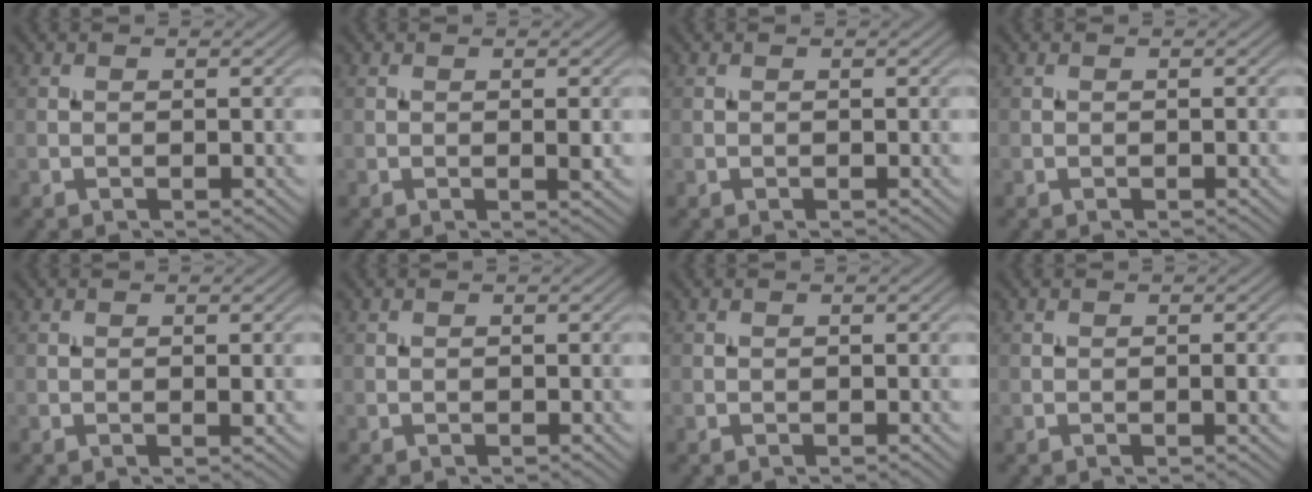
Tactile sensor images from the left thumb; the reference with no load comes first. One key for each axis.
{"total": 0.9, "fx": 0.0, "fy": 0.0, "fz": 0.9, "tx": -0.018, "ty": -0.001, "tz": -0.002}
{"total": 0.0}
{"total": 0.0}
{"total": 0.5, "fx": 0.0, "fy": 0.0, "fz": 0.5, "tx": -0.012, "ty": -0.003, "tz": -0.001}
{"total": 0.0}
{"total": 0.0}
{"total": 0.7, "fx": -0.1, "fy": 0.0, "fz": 0.7, "tx": -0.012, "ty": 0.001, "tz": -0.002}